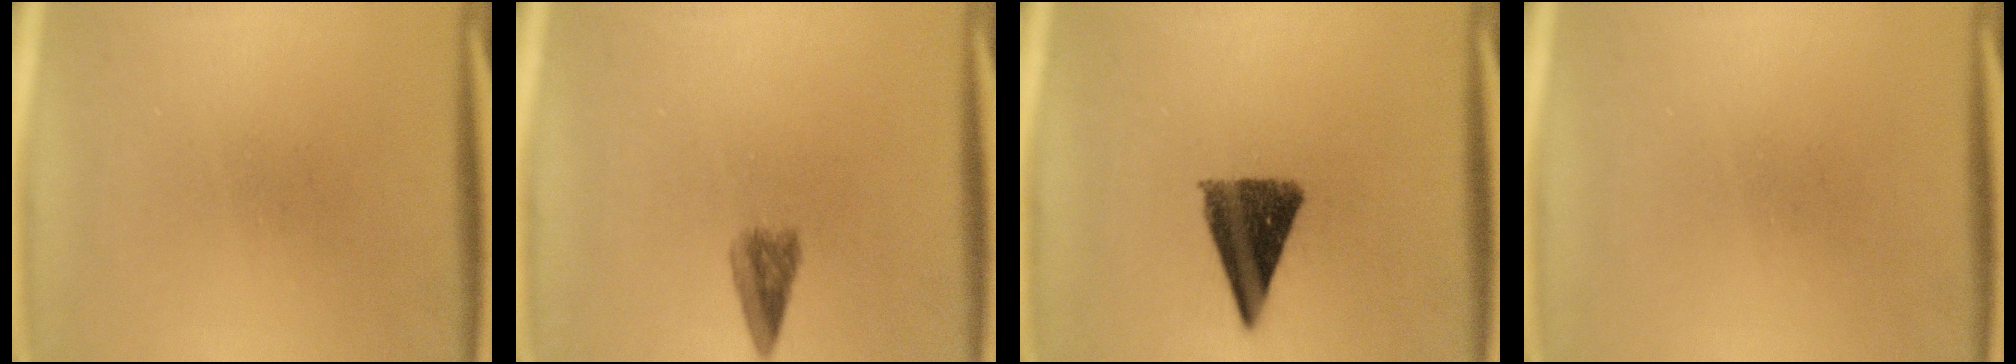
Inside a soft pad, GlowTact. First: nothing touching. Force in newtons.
{"total": 3.0}
{"total": 10.4}
{"total": 0.0}